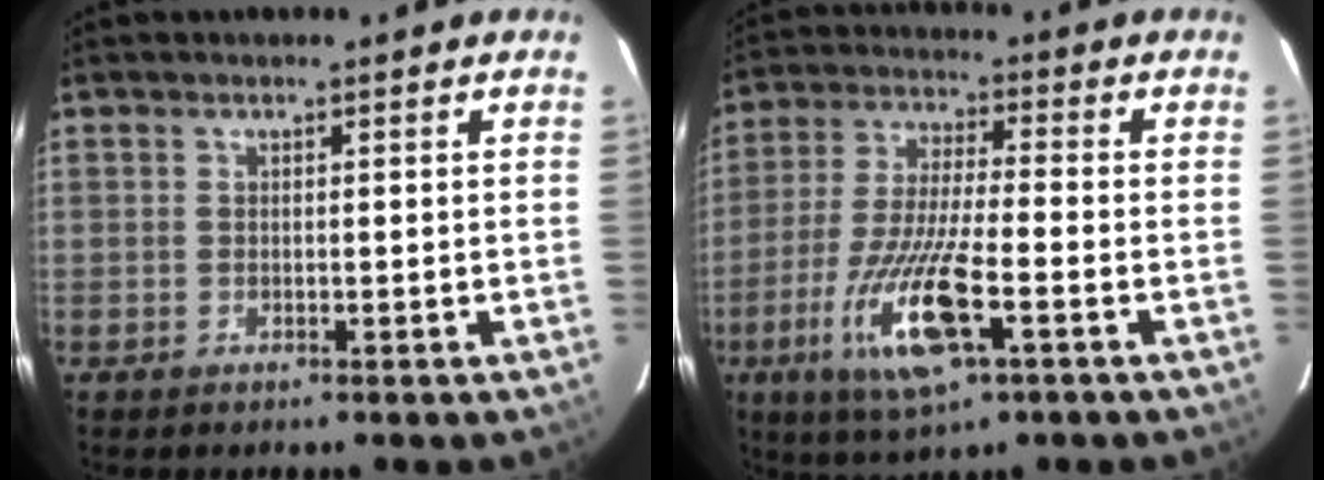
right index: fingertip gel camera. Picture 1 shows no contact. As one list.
[{"total": 13.7, "force": [-5.5, 1.9, 12.4], "torque": [-0.251, -0.024, -0.098]}]